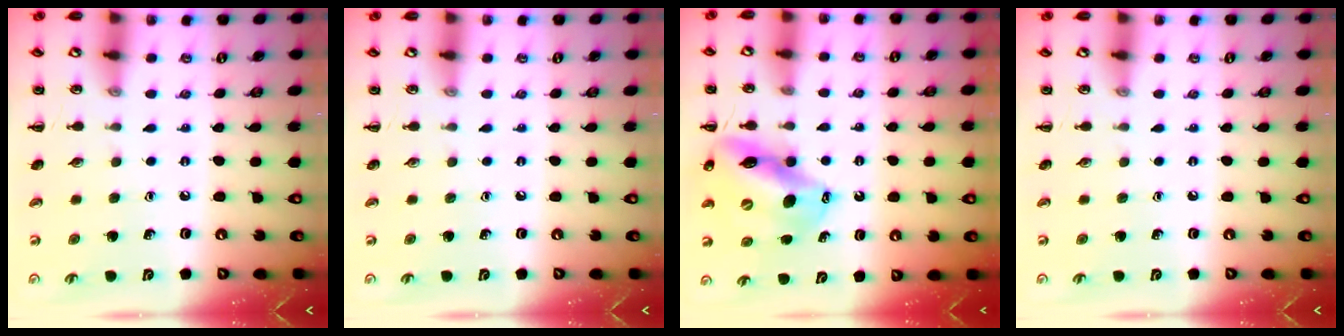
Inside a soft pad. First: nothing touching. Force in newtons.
{"total": 0.0}
{"total": 13.7, "press": 13.1, "slide": 4.0}
{"total": 0.0}